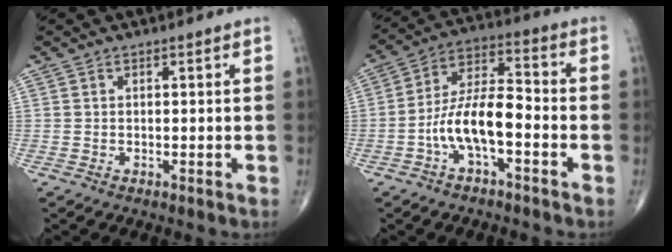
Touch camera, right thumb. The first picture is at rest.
{"total": 11.4, "force": [-3.7, 4.7, 9.8], "torque": [-0.184, 0.046, -0.073]}